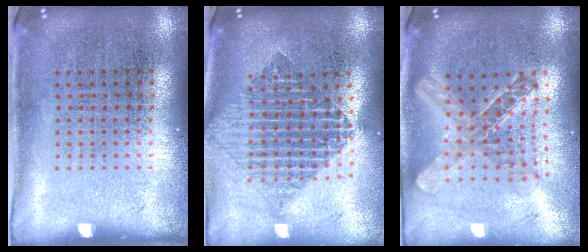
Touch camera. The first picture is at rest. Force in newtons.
{"total": 1.9, "press": 1.6, "slide": 1.1}
{"total": 2.1, "press": 1.8, "slide": 1.1}